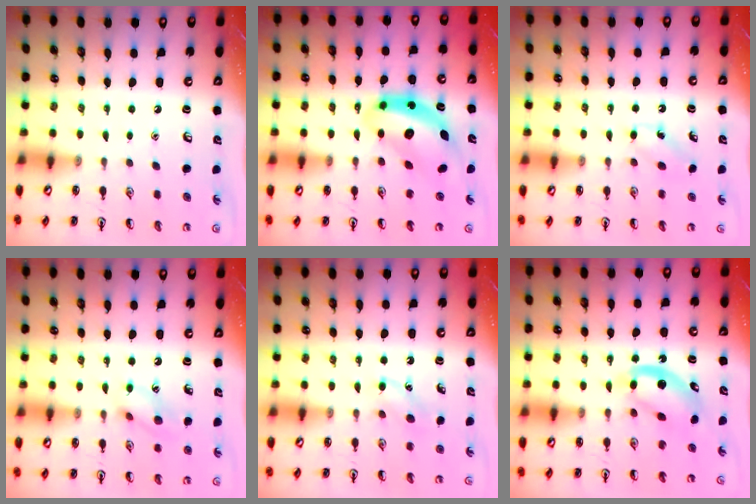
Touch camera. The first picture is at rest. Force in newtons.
{"total": 9.4, "press": 9.0, "slide": 2.8}
{"total": 4.1, "press": 3.9, "slide": 1.3}
{"total": 9.5, "press": 9.5, "slide": 0.8}
{"total": 4.3, "press": 4.1, "slide": 1.5}
{"total": 5.0, "press": 4.9, "slide": 0.7}